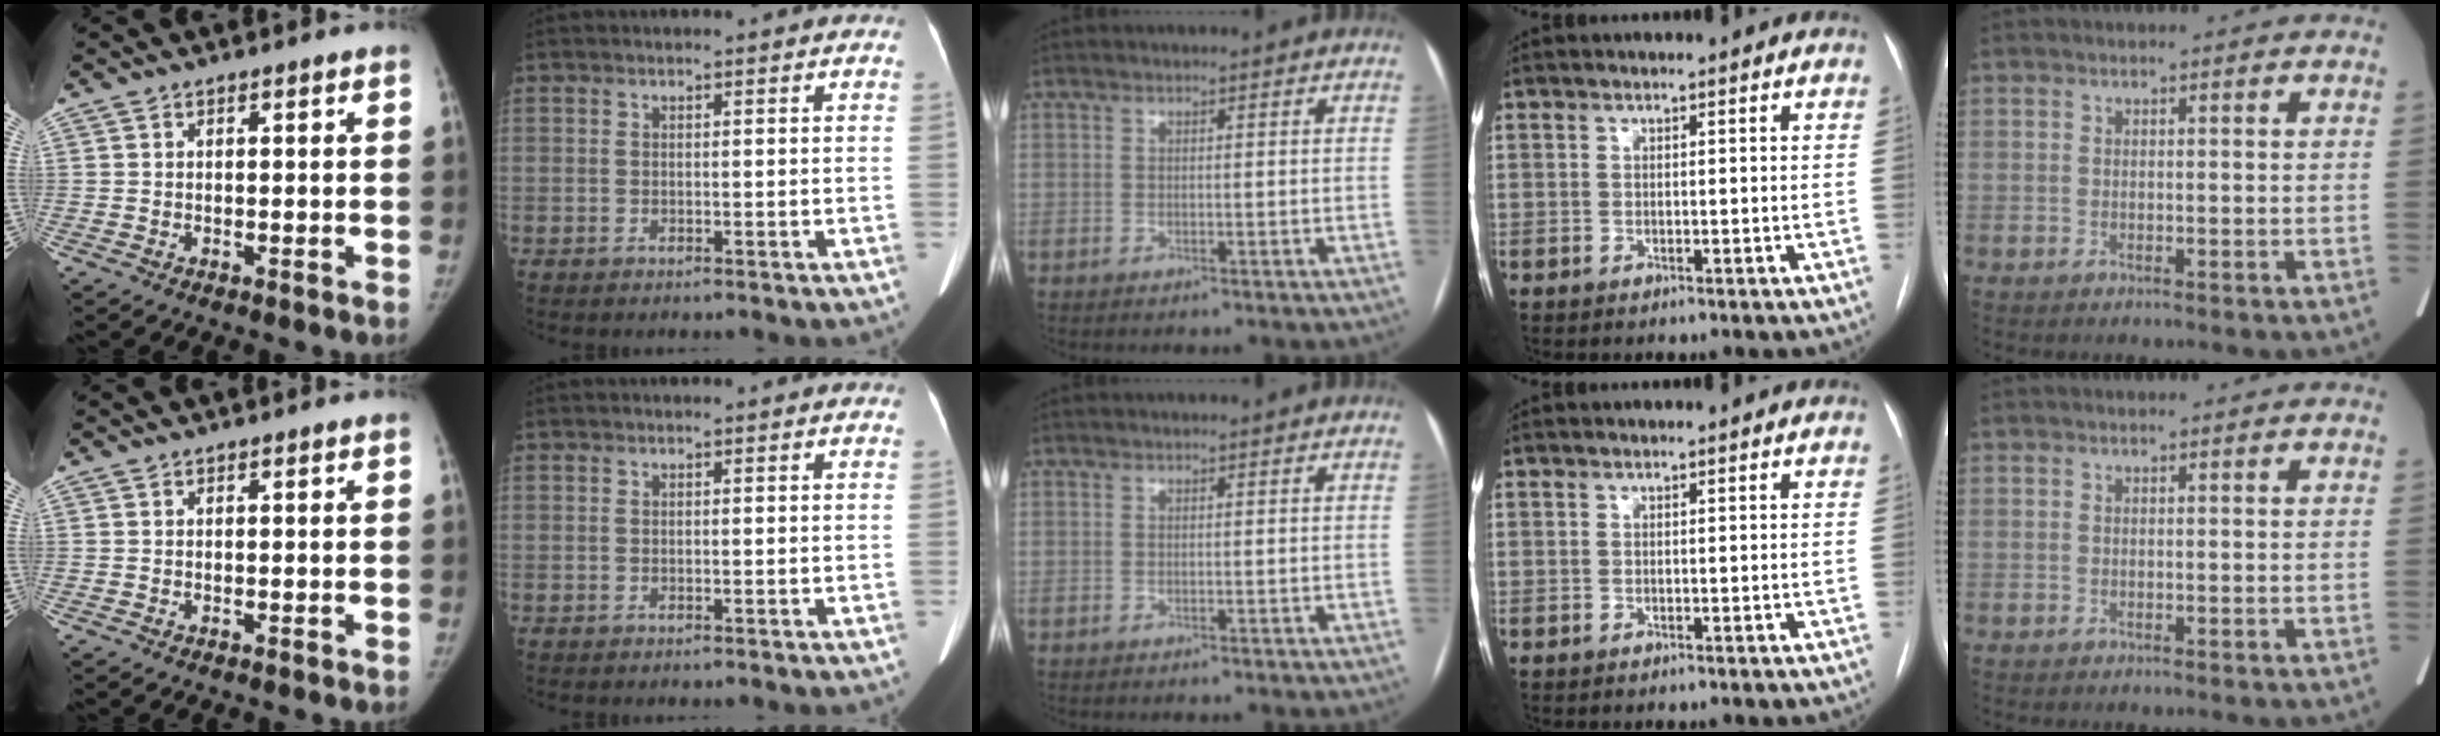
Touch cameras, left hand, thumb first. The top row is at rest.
{}